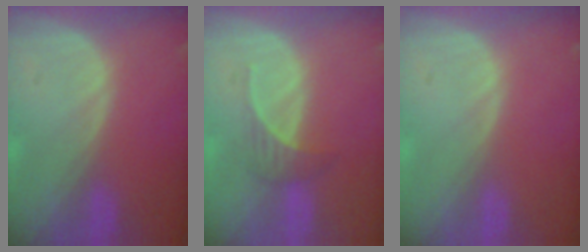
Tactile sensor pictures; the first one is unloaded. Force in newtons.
{"total": 2.8, "press": 2.7, "slide": 0.9}
{"total": 0.0}